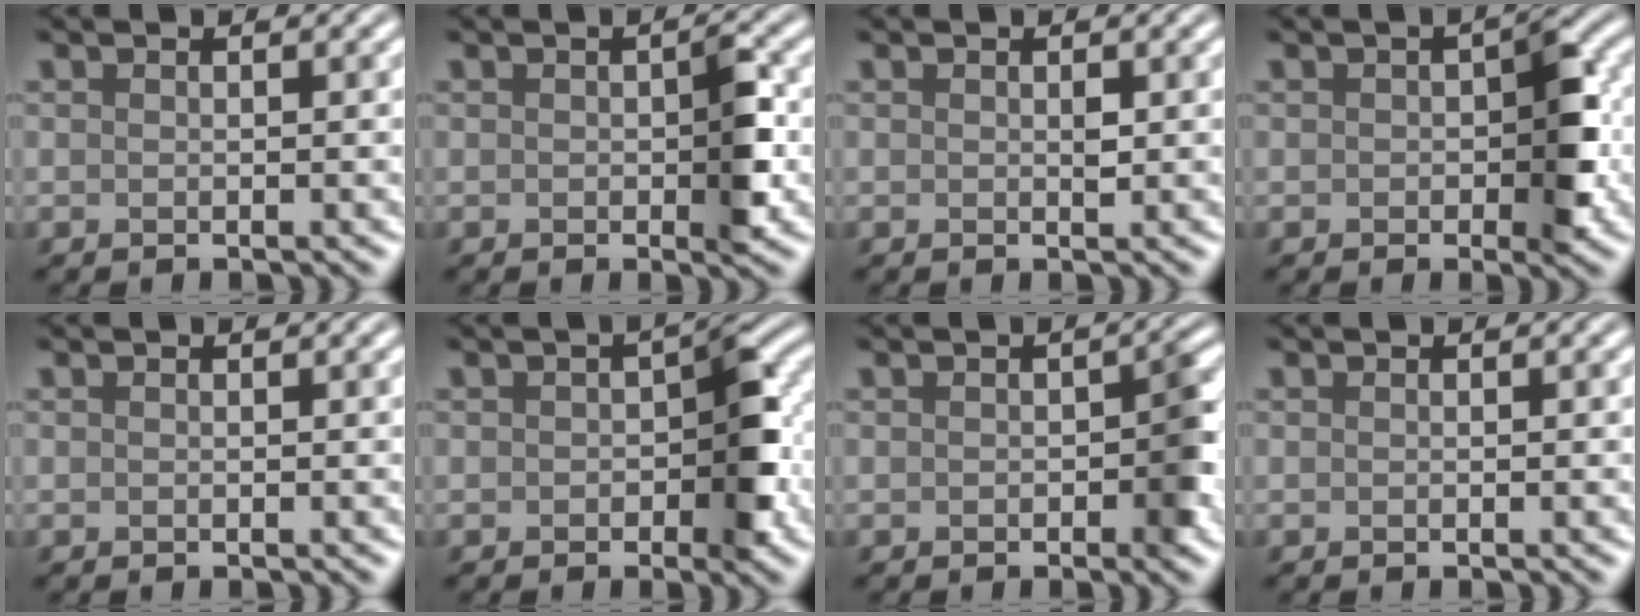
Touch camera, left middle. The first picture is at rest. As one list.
[{"total": 3.0, "force": [-0.2, 1.2, 2.7], "torque": [-0.036, -0.002, -0.002]}, {"total": 0.7, "force": [0.1, 0.3, 0.6], "torque": [-0.007, -0.001, 0.000]}, {"total": 4.1, "force": [-0.3, 2.2, 3.4], "torque": [-0.041, -0.001, -0.005]}, {"total": 0.0}, {"total": 4.5, "force": [-0.6, 2.5, 3.8], "torque": [-0.041, 0.001, -0.010]}, {"total": 2.9, "force": [-0.4, 1.6, 2.3], "torque": [-0.027, -0.002, -0.008]}, {"total": 0.0}]